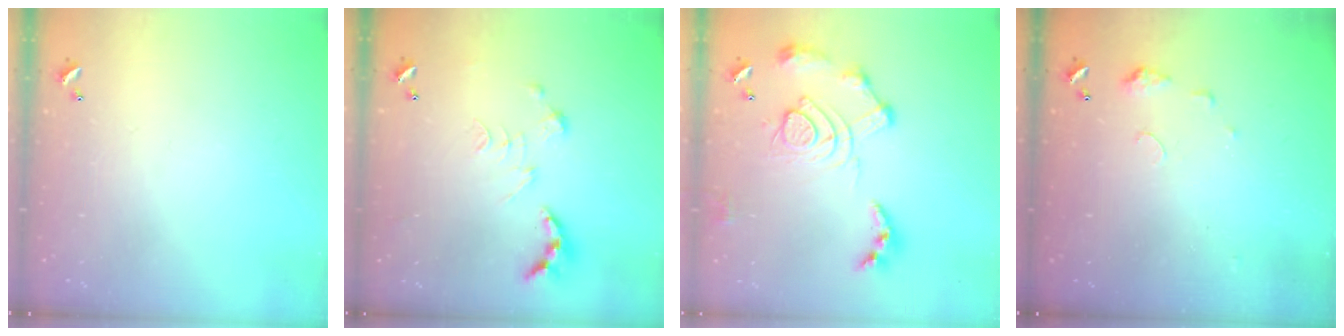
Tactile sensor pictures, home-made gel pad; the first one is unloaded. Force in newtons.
{"total": 0.8, "press": 0.8, "slide": 0.3}
{"total": 15.6, "press": 15.5, "slide": 1.6}
{"total": 5.6, "press": 5.6, "slide": 0.7}